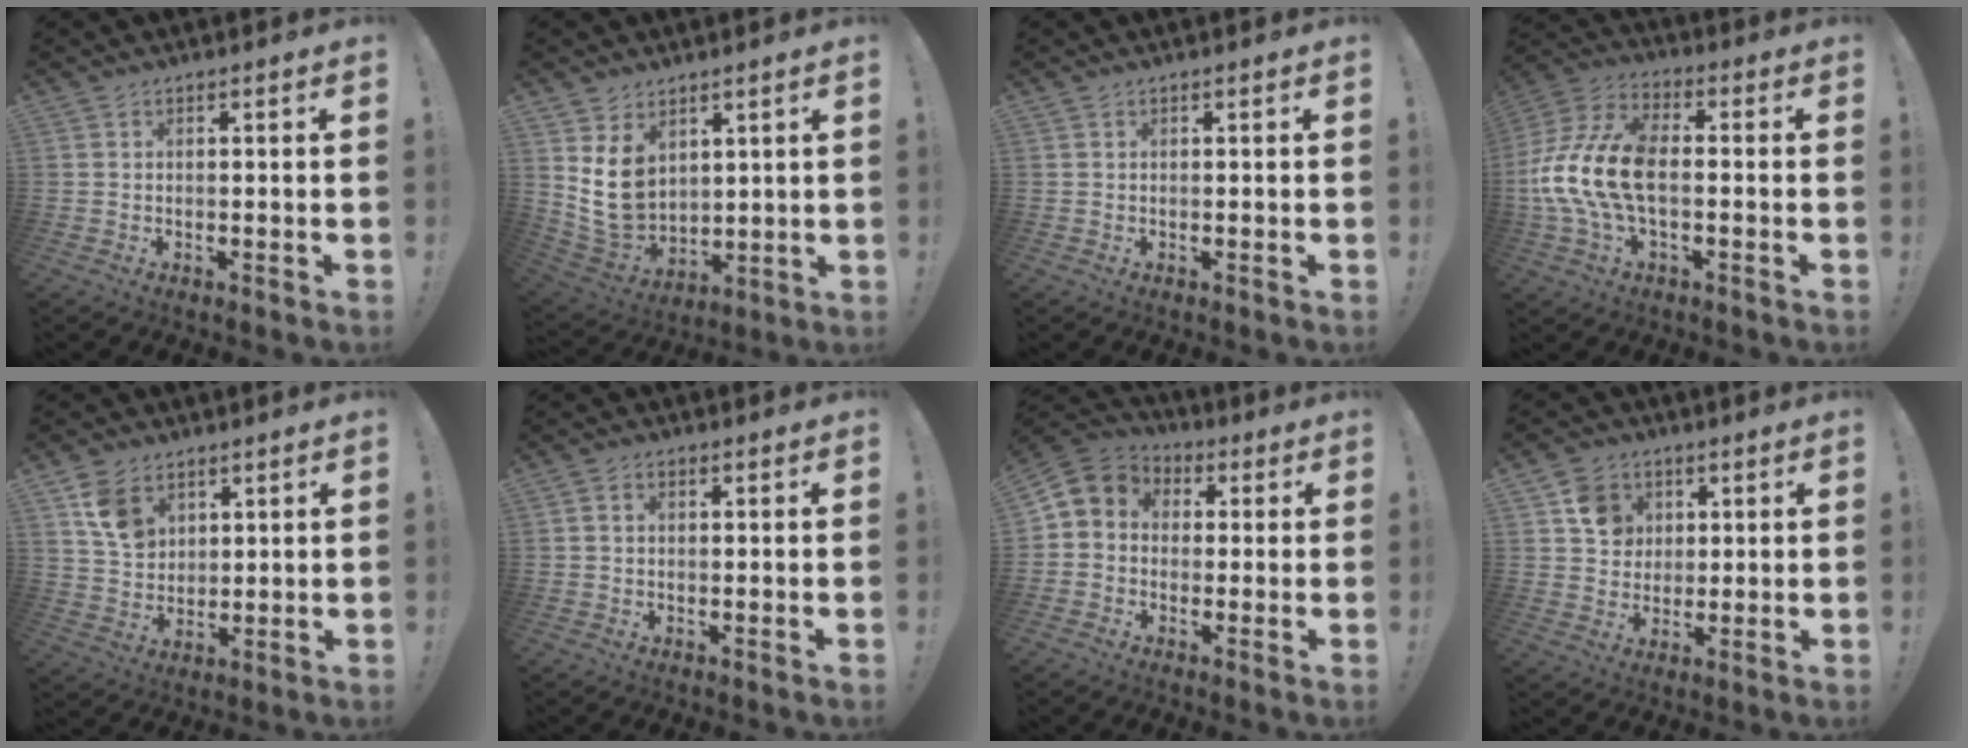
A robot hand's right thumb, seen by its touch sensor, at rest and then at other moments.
{"total": 11.9, "force": [4.4, 9.2, 6.1], "torque": [-0.117, -0.033, 0.091]}
{"total": 0.0}
{"total": 17.1, "force": [-1.7, 10.1, 13.7], "torque": [-0.276, 0.018, -0.017]}
{"total": 10.2, "force": [5.2, 7.6, 4.4], "torque": [-0.066, -0.021, 0.106]}
{"total": 1.9, "force": [0.2, 1.4, 1.3], "torque": [-0.020, 0.005, 0.003]}
{"total": 6.0, "force": [-0.6, 5.6, 2.2], "torque": [-0.036, 0.009, -0.007]}
{"total": 9.6, "force": [3.5, 8.5, 2.7], "torque": [-0.020, -0.014, 0.071]}